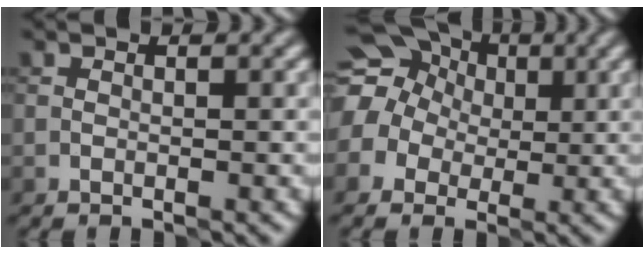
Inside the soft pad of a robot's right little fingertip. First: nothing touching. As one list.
[{"total": 16.7, "force": [4.4, 14.7, 6.5], "torque": [-0.157, 0.036, 0.026]}]